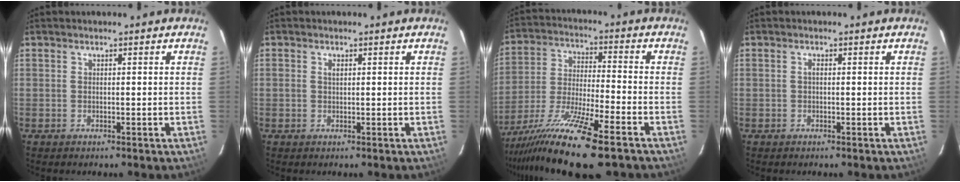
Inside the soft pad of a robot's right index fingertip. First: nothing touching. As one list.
[{"total": 0.9, "force": [0.3, 0.6, 0.7], "torque": [-0.012, 0.003, 0.004]}, {"total": 17.8, "force": [-13.2, 1.3, 11.9], "torque": [-0.244, -0.046, -0.239]}, {"total": 0.7, "force": [0.0, 0.3, 0.6], "torque": [-0.011, 0.004, -0.002]}]